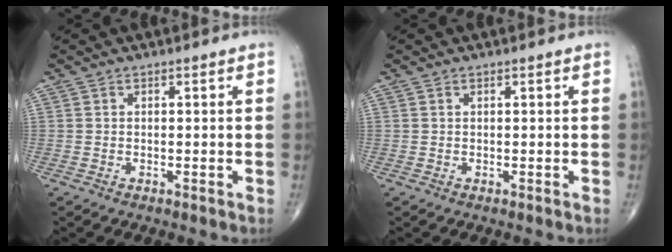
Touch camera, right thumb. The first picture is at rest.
{"total": 0.0}